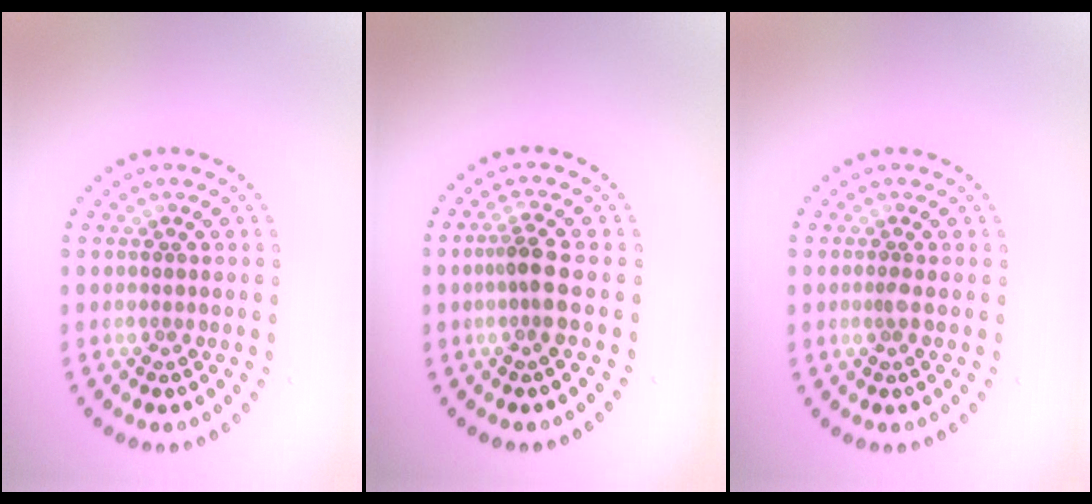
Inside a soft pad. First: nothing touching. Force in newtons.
{"total": 2.2, "press": 1.7, "slide": 1.5}
{"total": 0.8, "press": 0.5, "slide": 0.6}